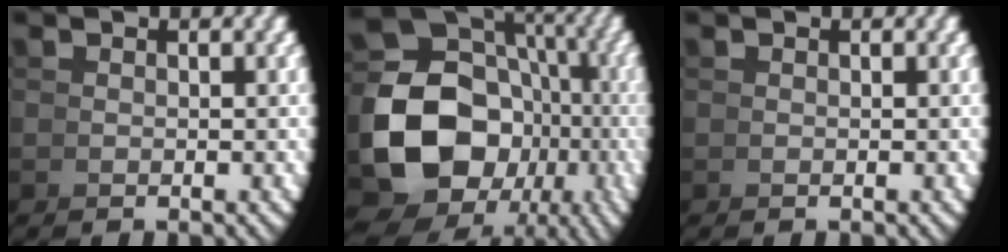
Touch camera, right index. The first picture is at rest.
{"total": 16.9, "force": [-2.5, 13.6, 9.7], "torque": [-0.219, -0.072, -0.019]}
{"total": 0.0}